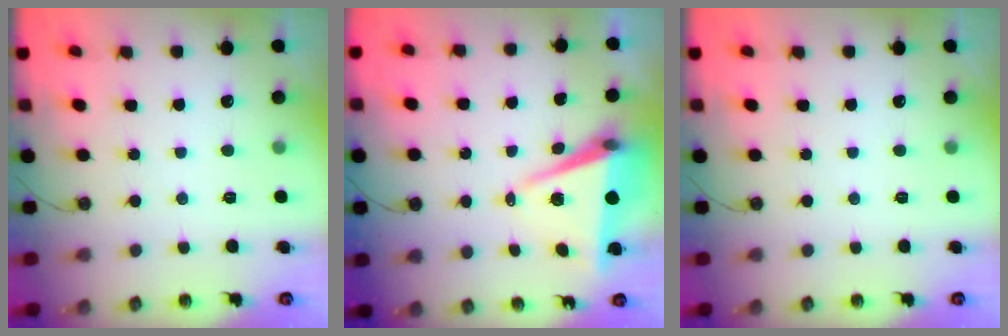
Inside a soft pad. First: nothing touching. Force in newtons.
{"total": 7.2, "press": 5.7, "slide": 4.3}
{"total": 0.0}